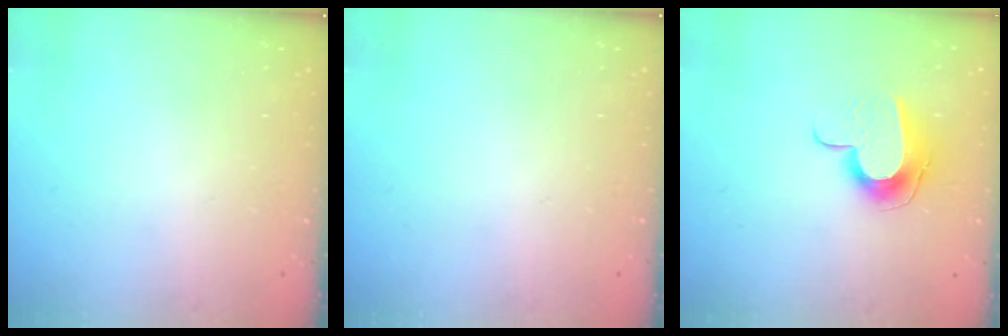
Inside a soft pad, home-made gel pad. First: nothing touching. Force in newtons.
{"total": 0.0}
{"total": 10.4, "press": 10.4, "slide": 0.5}